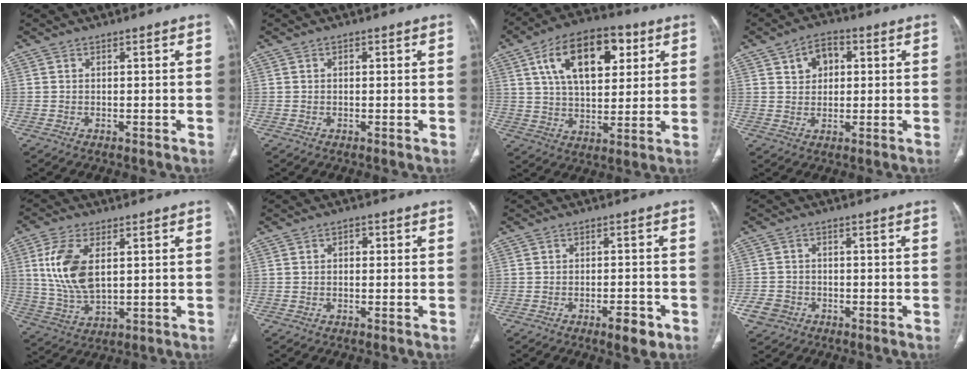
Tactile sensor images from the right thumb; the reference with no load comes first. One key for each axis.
{"total": 0.8, "fx": 0.2, "fy": 0.5, "fz": 0.5, "tx": -0.008, "ty": 0.001, "tz": 0.003}
{"total": 18.2, "fx": 6.9, "fy": 9.9, "fz": 13.6, "tx": -0.190, "ty": -0.006, "tz": 0.113}
{"total": 6.3, "fx": 2.1, "fy": 4.5, "fz": 3.9, "tx": -0.037, "ty": 0.002, "tz": 0.030}
{"total": 11.3, "fx": 2.6, "fy": 6.0, "fz": 9.2, "tx": -0.194, "ty": -0.010, "tz": 0.056}
{"total": 1.7, "fx": 0.3, "fy": 1.3, "fz": 1.2, "tx": -0.011, "ty": 0.005, "tz": 0.002}
{"total": 4.7, "fx": -2.6, "fy": 1.7, "fz": 3.5, "tx": -0.042, "ty": 0.009, "tz": -0.033}
{"total": 4.1, "fx": -2.0, "fy": 3.4, "fz": 1.3, "tx": -0.019, "ty": 0.015, "tz": -0.033}